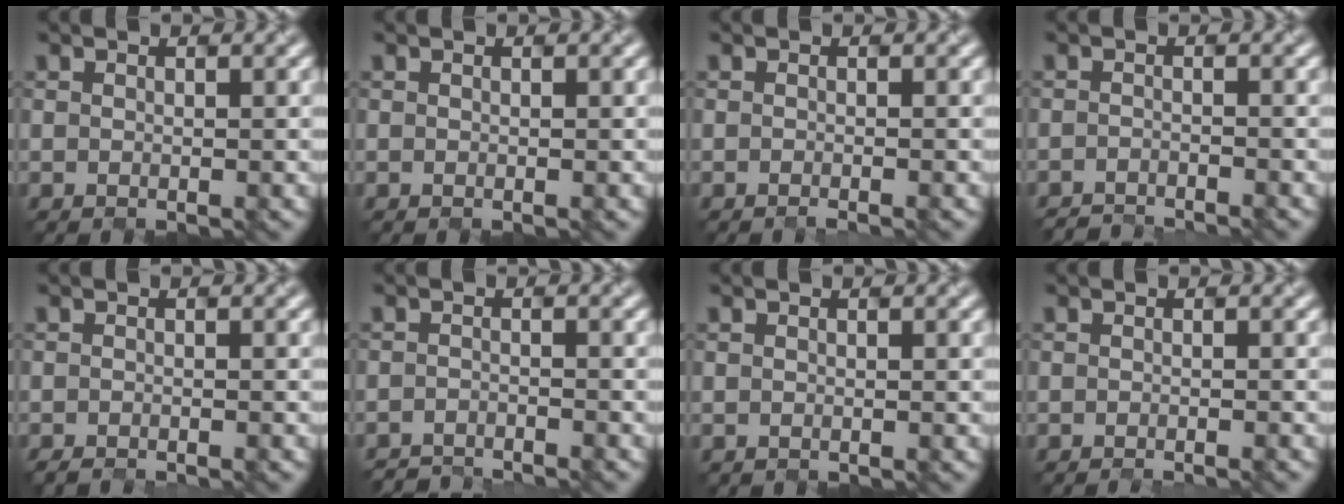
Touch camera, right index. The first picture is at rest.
{"total": 0.0}
{"total": 0.9, "force": [-0.4, 0.3, 0.7], "torque": [-0.002, 0.001, -0.010]}
{"total": 2.0, "force": [-2.0, 0.0, 0.2], "torque": [0.011, -0.004, -0.035]}
{"total": 1.1, "force": [-0.7, 0.4, 0.7], "torque": [0.006, 0.001, -0.009]}
{"total": 2.7, "force": [-2.7, -0.1, -0.1], "torque": [0.007, -0.004, -0.044]}
{"total": 0.0}
{"total": 1.4, "force": [-0.4, 0.8, 1.1], "torque": [0.005, 0.006, -0.016]}